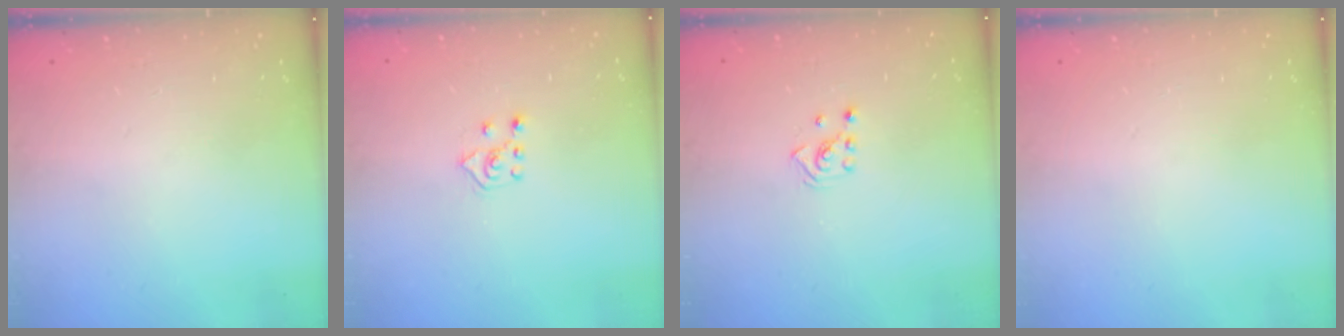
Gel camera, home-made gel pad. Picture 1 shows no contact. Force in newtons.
{"total": 5.0, "press": 4.9, "slide": 0.8}
{"total": 2.1, "press": 1.9, "slide": 0.8}
{"total": 0.0}